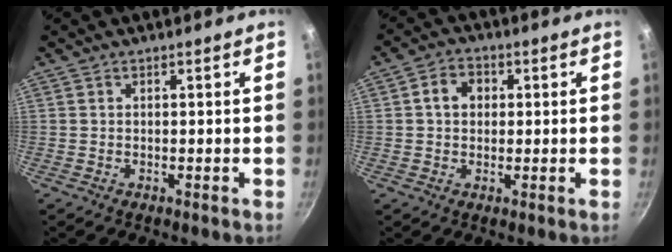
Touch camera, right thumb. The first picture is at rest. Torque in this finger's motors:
{"motor_torque": [0.04, 1.52, 0.35, -0.19, 0.01]}